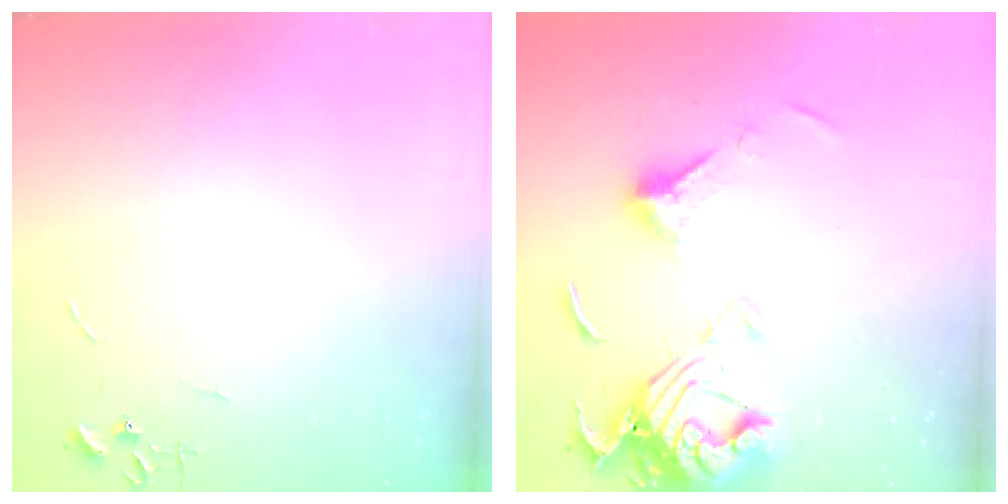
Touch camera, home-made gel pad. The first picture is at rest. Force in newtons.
{"total": 15.4, "press": 15.3, "slide": 1.7}